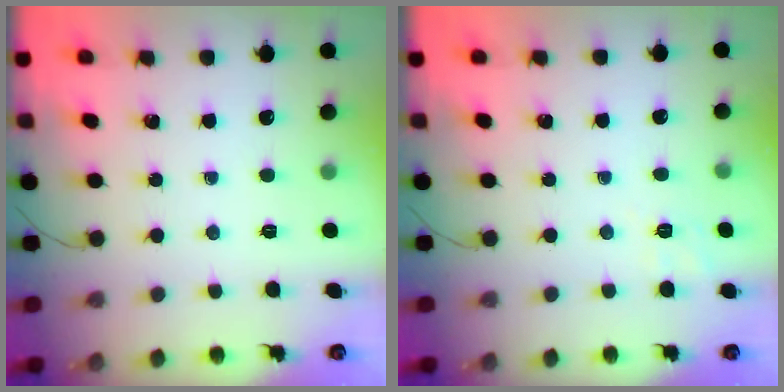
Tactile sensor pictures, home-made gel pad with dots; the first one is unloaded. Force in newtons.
{"total": 2.3, "press": 1.6, "slide": 1.7}